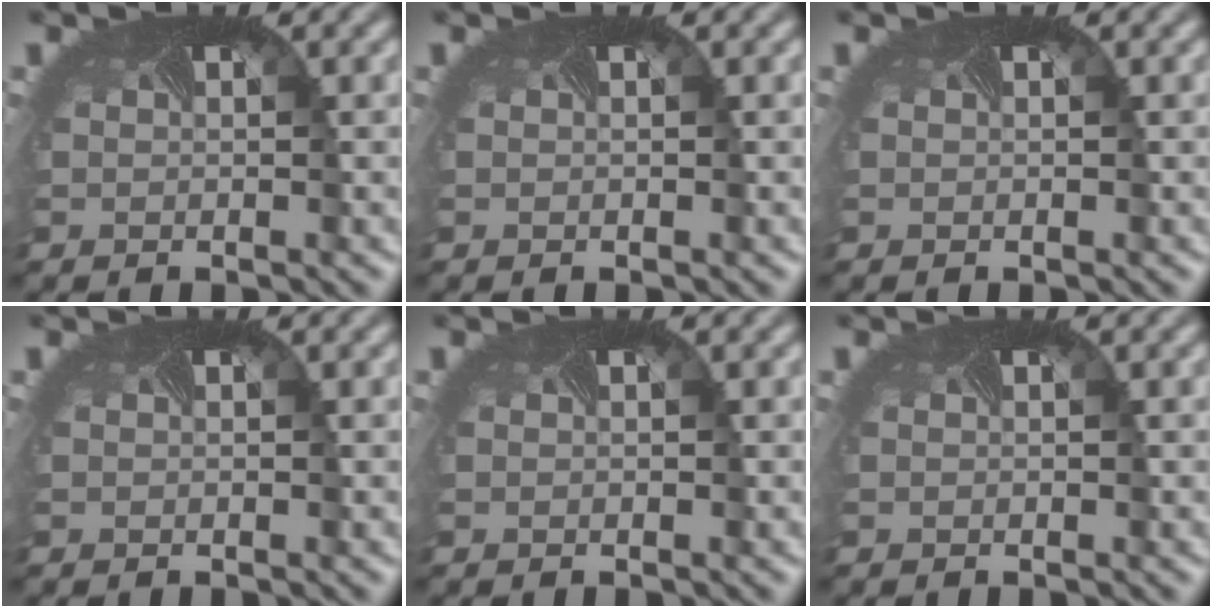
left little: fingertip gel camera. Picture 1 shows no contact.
{"total": 0.0}
{"total": 0.0}
{"total": 0.0}
{"total": 0.0}
{"total": 0.0}